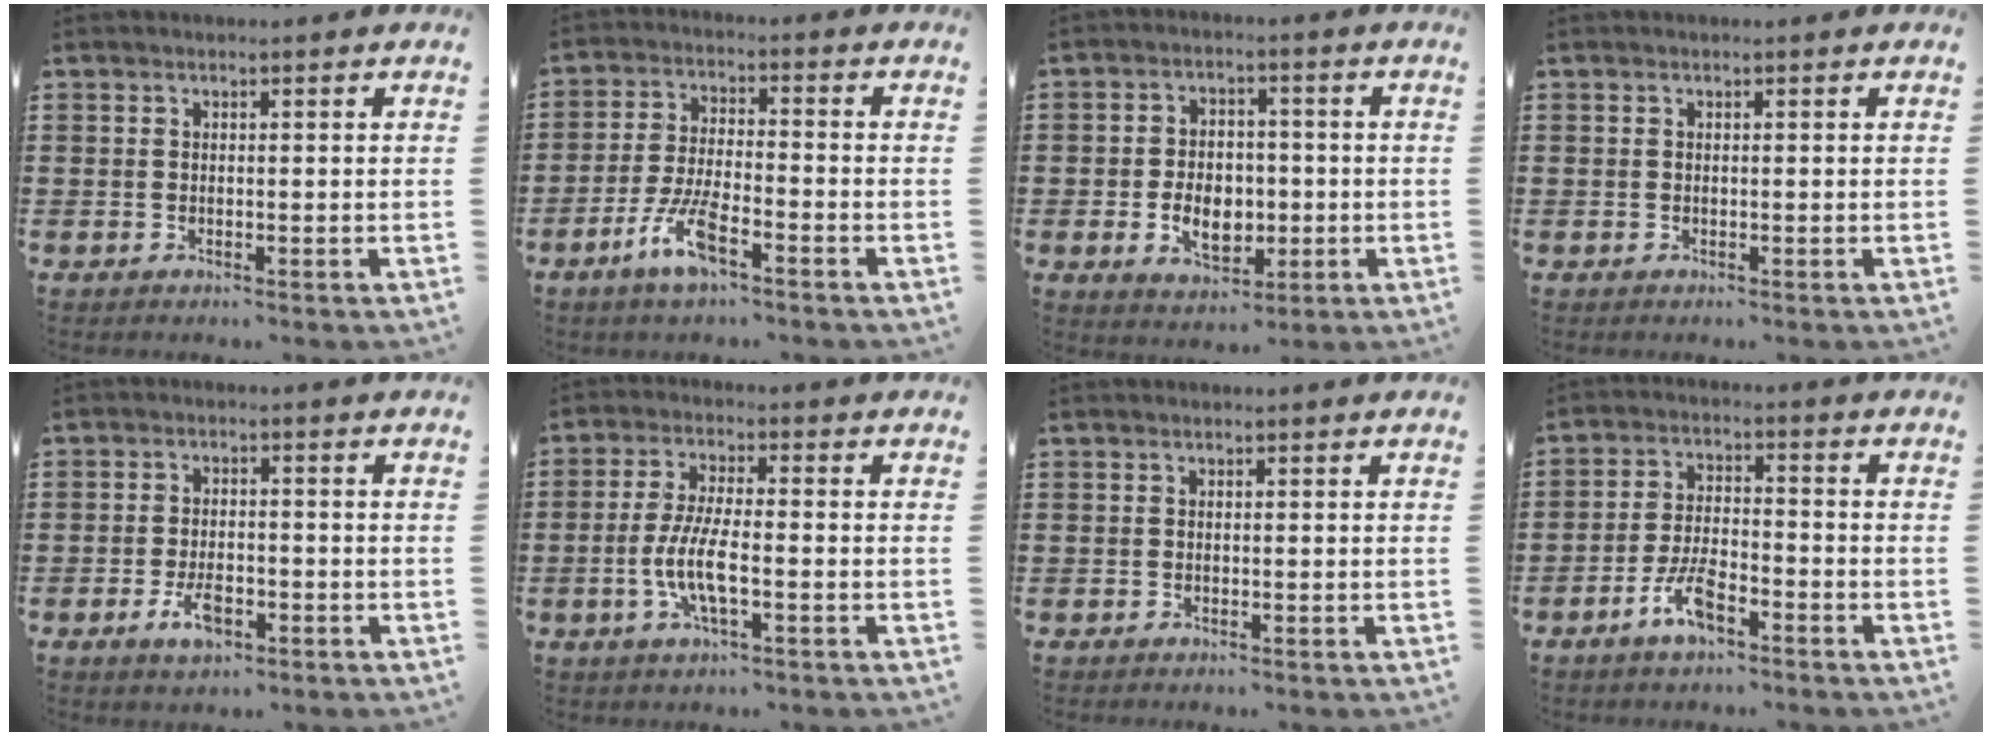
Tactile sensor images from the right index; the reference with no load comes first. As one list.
[{"total": 7.5, "force": [-4.4, 1.8, 5.8], "torque": [-0.131, -0.006, -0.083]}, {"total": 6.4, "force": [-1.2, 4.6, 4.3], "torque": [-0.074, 0.001, -0.025]}, {"total": 0.0}, {"total": 4.4, "force": [-1.9, 2.1, 3.4], "torque": [-0.070, 0.000, -0.037]}, {"total": 6.9, "force": [-2.1, 1.7, 6.4], "torque": [-0.142, -0.012, -0.046]}, {"total": 0.0}, {"total": 6.3, "force": [-3.7, 2.3, 4.6], "torque": [-0.108, 0.001, -0.074]}]